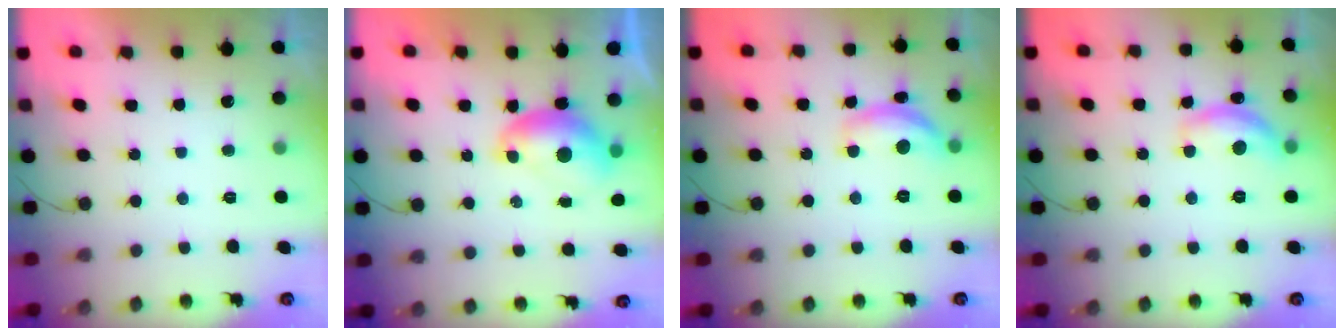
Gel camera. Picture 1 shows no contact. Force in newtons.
{"total": 8.3, "press": 8.2, "slide": 1.3}
{"total": 11.2, "press": 11.2, "slide": 0.8}
{"total": 12.0, "press": 11.9, "slide": 0.6}